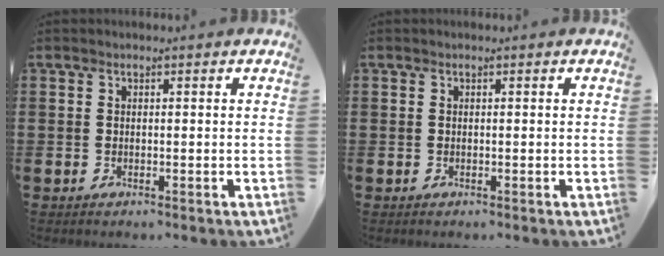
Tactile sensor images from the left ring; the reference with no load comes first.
{"total": 0.0}